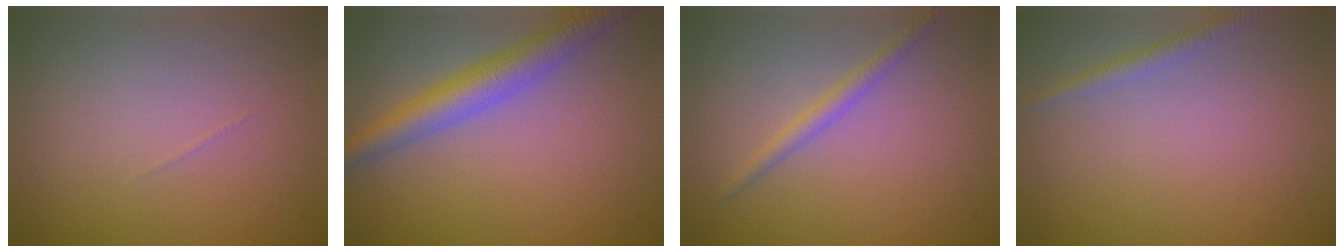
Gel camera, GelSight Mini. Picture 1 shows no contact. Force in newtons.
{"total": 5.0, "press": 5.0, "slide": 0.2}
{"total": 1.6, "press": 1.6, "slide": 0.1}
{"total": 1.5, "press": 1.5, "slide": 0.0}